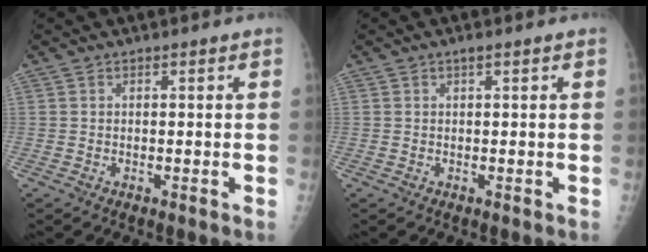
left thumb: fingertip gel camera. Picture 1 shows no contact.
{"total": 0.7, "force": [0.4, 0.1, 0.6], "torque": [-0.012, 0.004, 0.005]}